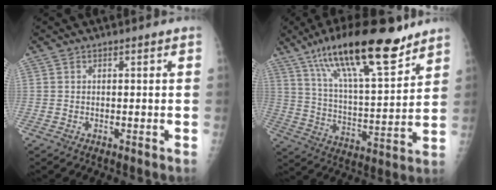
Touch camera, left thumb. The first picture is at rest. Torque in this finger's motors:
{"motor_torque": [1.05, -0.37, 1.52, -1.25, 0.17]}